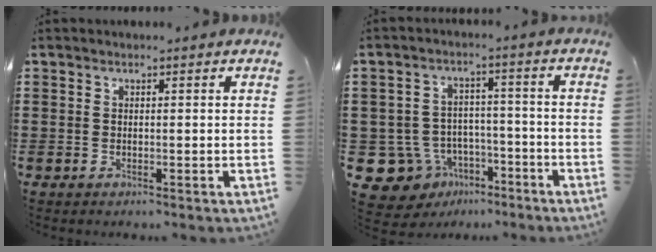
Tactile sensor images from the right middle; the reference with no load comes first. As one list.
[{"total": 8.0, "force": [-5.2, 5.8, 2.0], "torque": [-0.073, 0.019, -0.100]}]